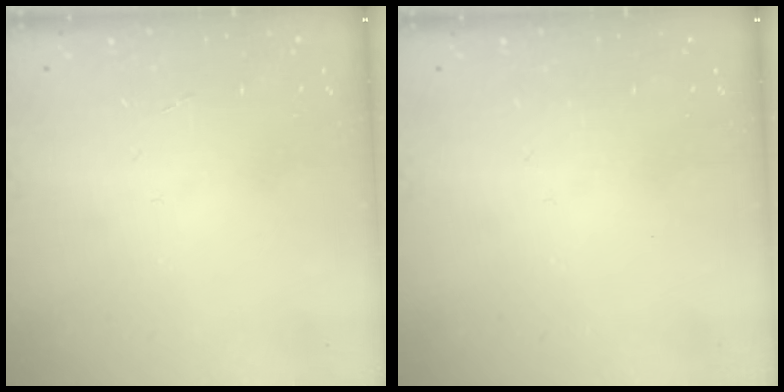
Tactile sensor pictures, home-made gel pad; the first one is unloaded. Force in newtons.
{"total": 0.0}